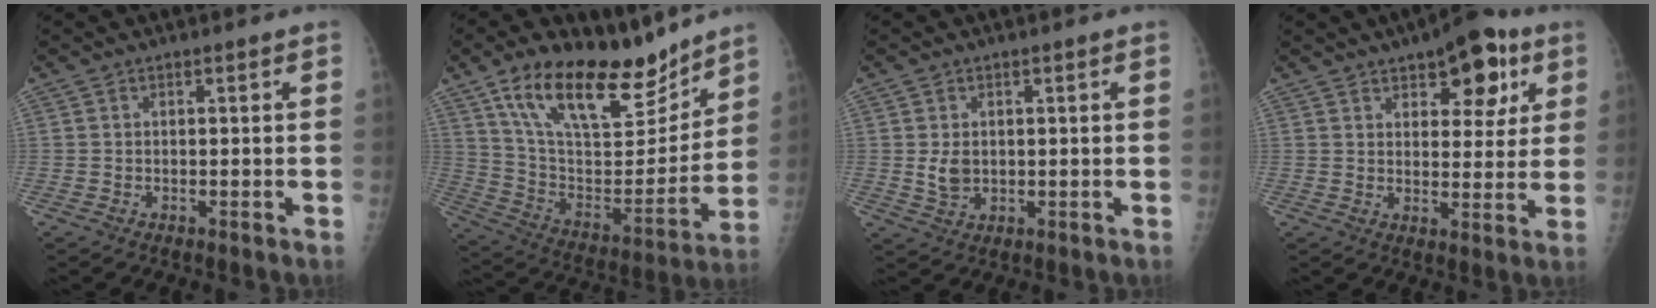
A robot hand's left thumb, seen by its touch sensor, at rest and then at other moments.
{"total": 24.2, "force": [16.9, 9.8, 14.3], "torque": [-0.200, -0.069, 0.292]}
{"total": 3.4, "force": [0.5, 2.5, 2.2], "torque": [-0.033, -0.008, 0.016]}
{"total": 12.4, "force": [6.4, 6.0, 8.7], "torque": [-0.075, -0.020, 0.086]}